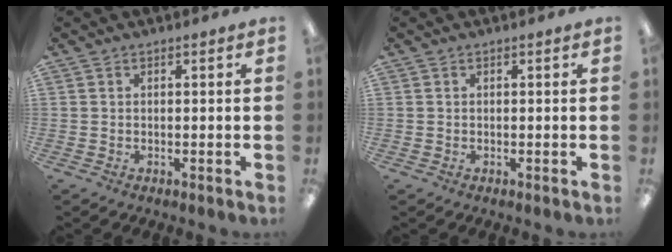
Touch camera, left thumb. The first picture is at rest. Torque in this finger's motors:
{"motor_torque": [-0.22, 0.00, -0.21, 0.09, 0.02]}